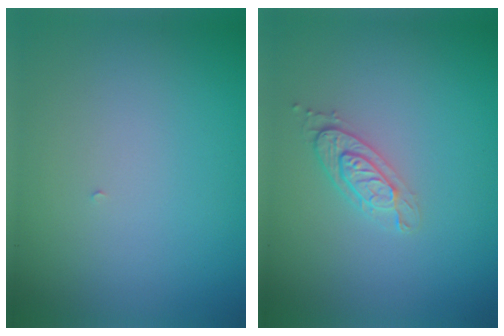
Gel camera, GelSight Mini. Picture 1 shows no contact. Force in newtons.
{"total": 2.0, "press": 1.9, "slide": 0.6}